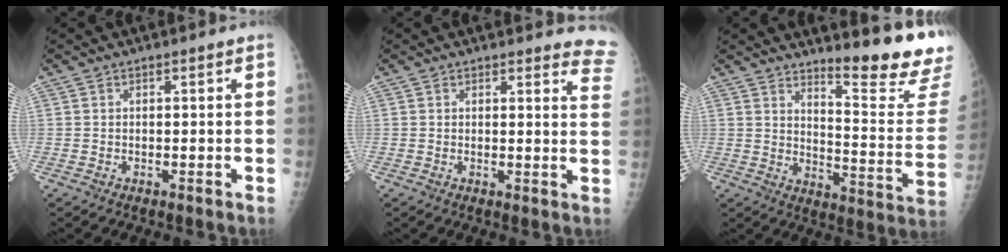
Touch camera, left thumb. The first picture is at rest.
{"total": 7.2, "force": [7.0, 1.7, 0.4], "torque": [0.040, -0.056, 0.038]}
{"total": 16.6, "force": [14.0, 1.3, 8.9], "torque": [-0.103, -0.158, 0.187]}